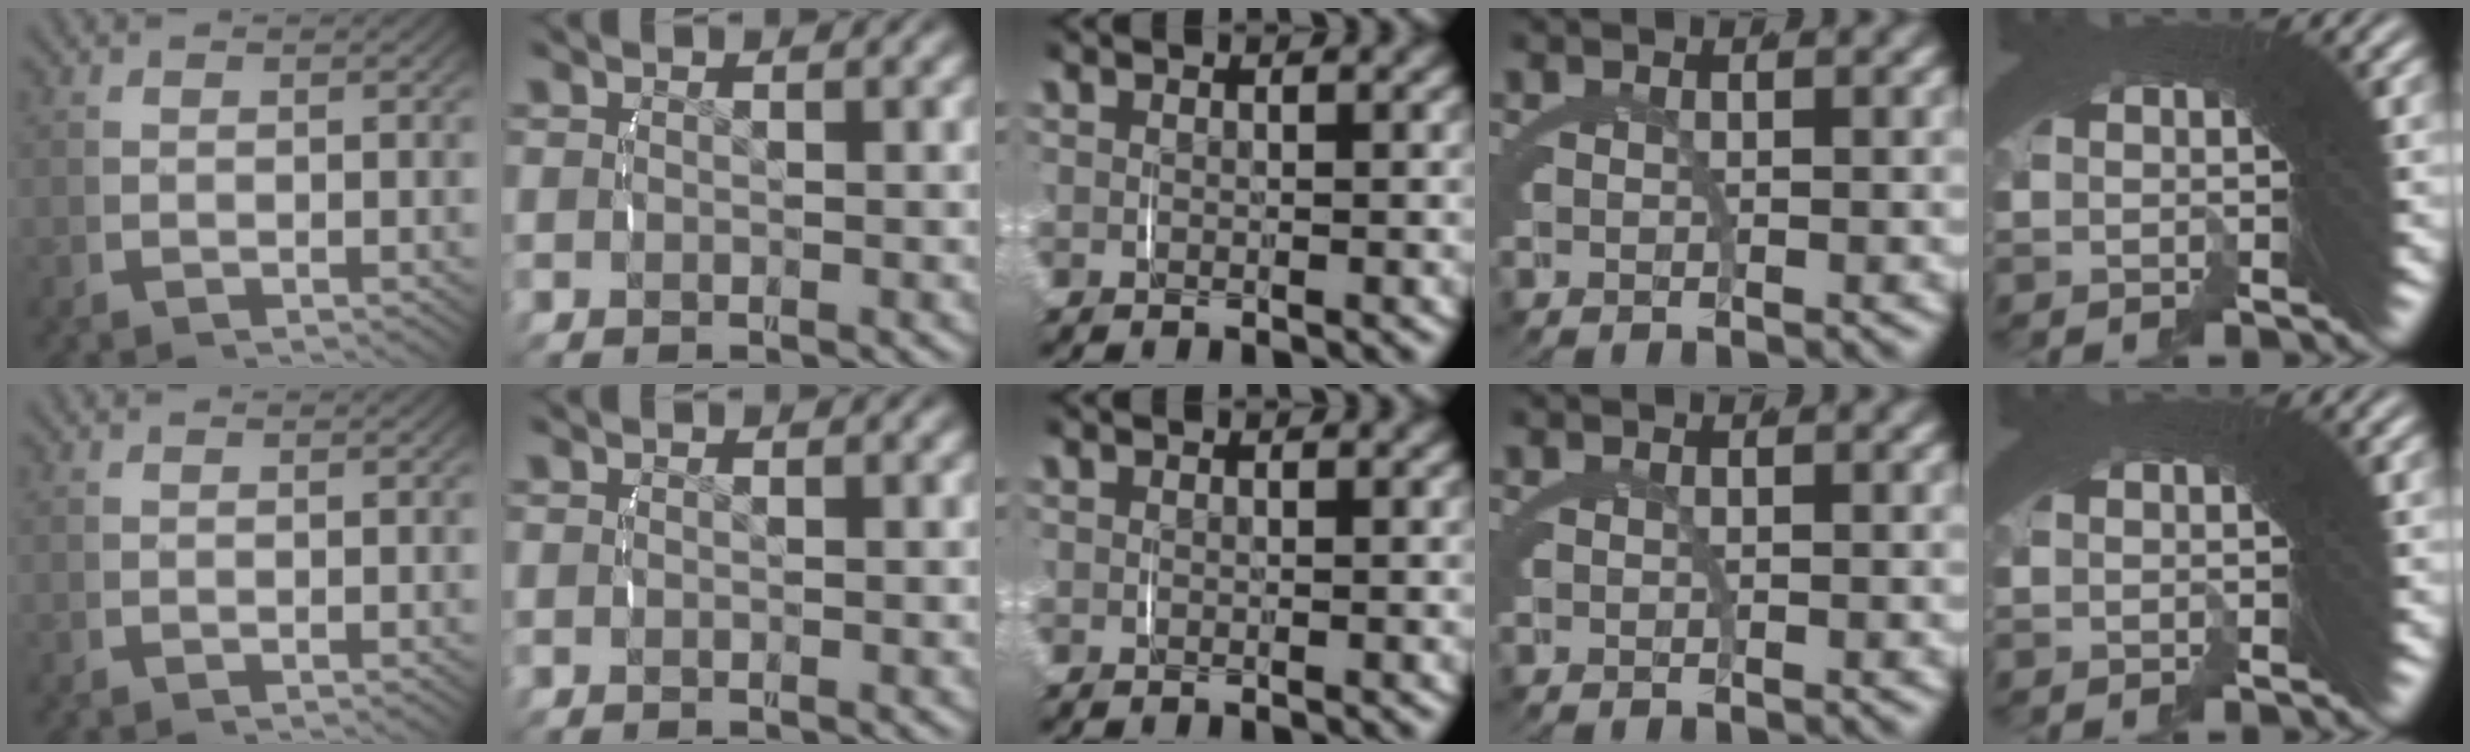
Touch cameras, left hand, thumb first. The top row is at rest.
{}